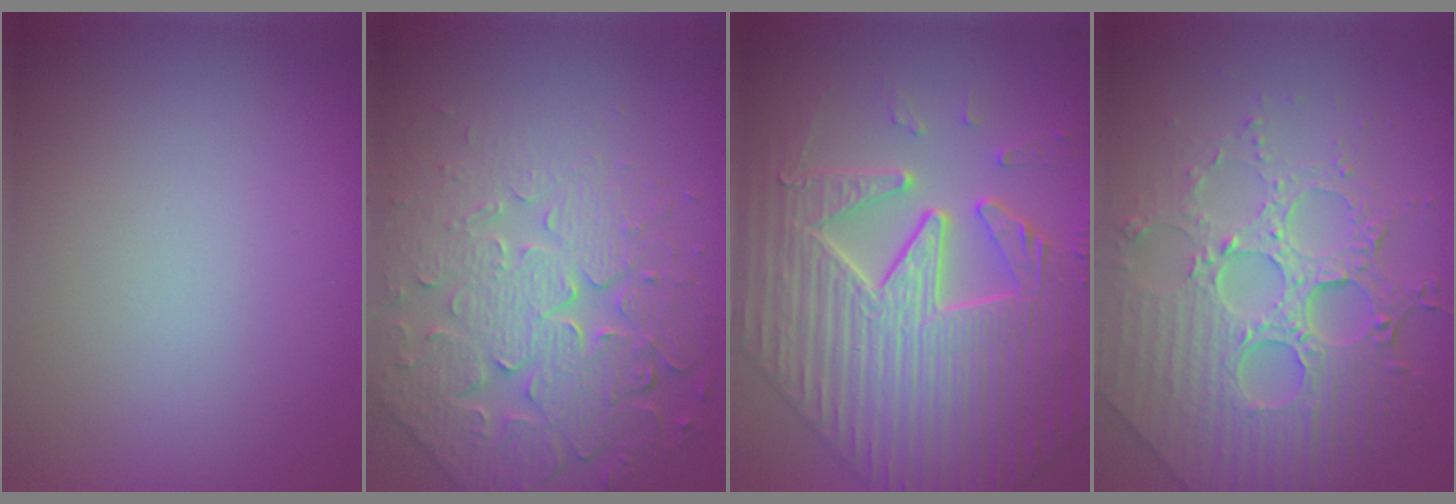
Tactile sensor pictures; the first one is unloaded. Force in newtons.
{"total": 7.8, "press": 5.7, "slide": 5.3}
{"total": 8.5, "press": 7.1, "slide": 4.7}
{"total": 8.3, "press": 6.0, "slide": 5.7}